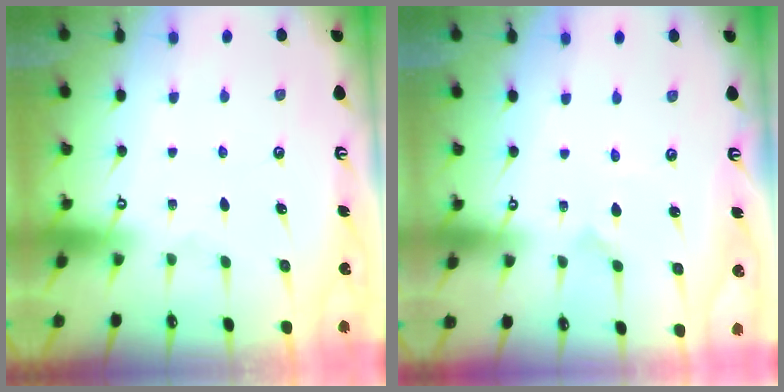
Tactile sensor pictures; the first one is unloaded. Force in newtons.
{"total": 0.0}